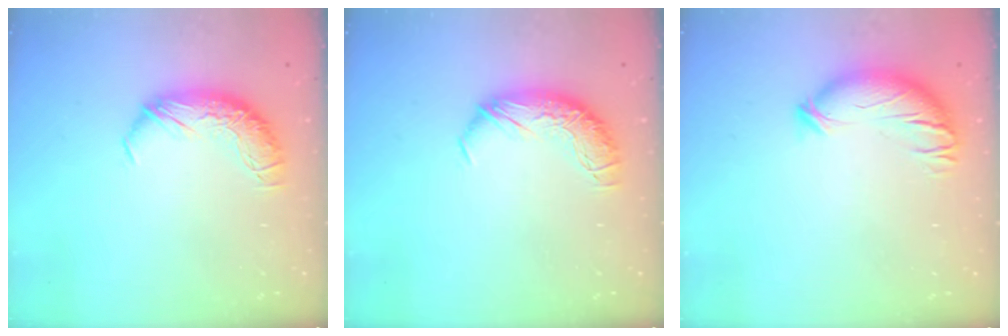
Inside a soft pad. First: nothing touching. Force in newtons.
{"total": 0.0}
{"total": 3.7, "press": 2.9, "slide": 2.4}